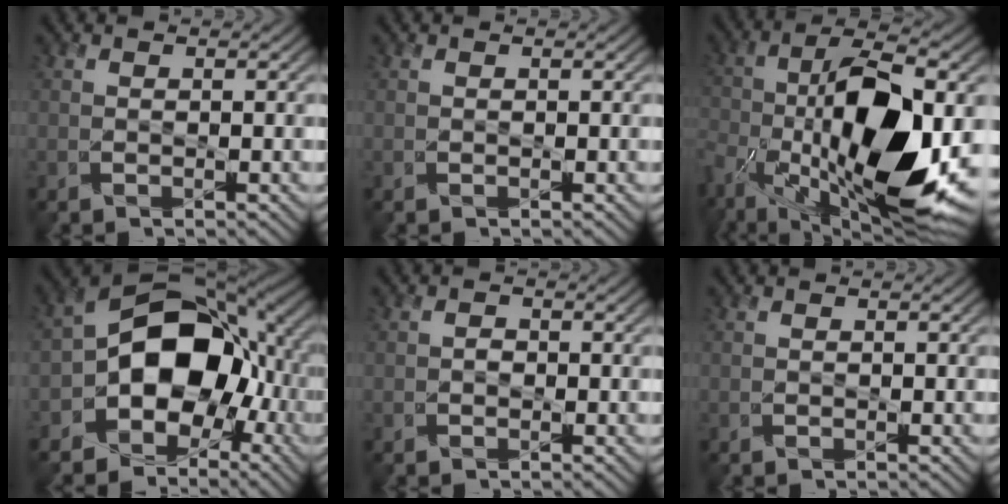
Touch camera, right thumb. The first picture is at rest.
{"total": 0.0}
{"total": 17.6, "force": [-5.2, 7.6, 15.0], "torque": [-0.279, -0.018, -0.086]}
{"total": 13.0, "force": [-3.0, 9.4, 8.4], "torque": [-0.124, 0.003, -0.068]}
{"total": 0.6, "force": [-0.3, 0.5, 0.2], "torque": [-0.001, 0.002, -0.006]}
{"total": 0.0}